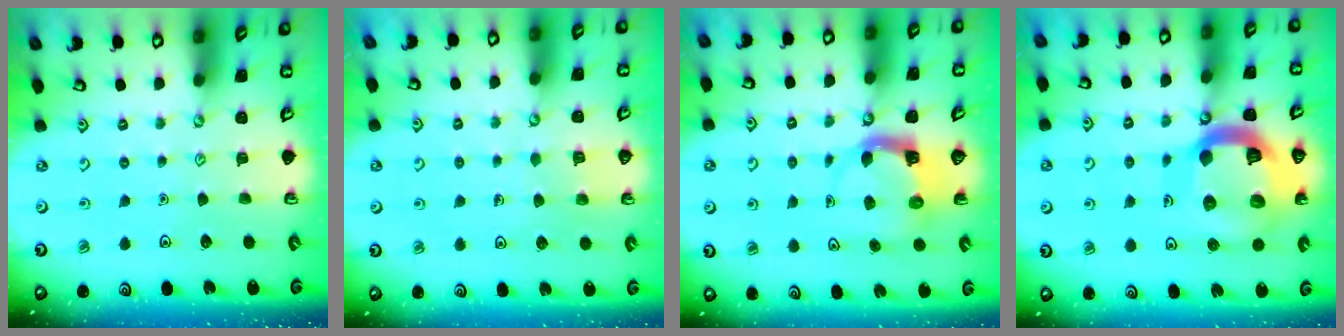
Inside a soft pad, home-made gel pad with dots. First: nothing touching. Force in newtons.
{"total": 2.2, "press": 2.2, "slide": 0.0}
{"total": 3.9, "press": 3.9, "slide": 0.2}
{"total": 20.6, "press": 20.4, "slide": 2.4}